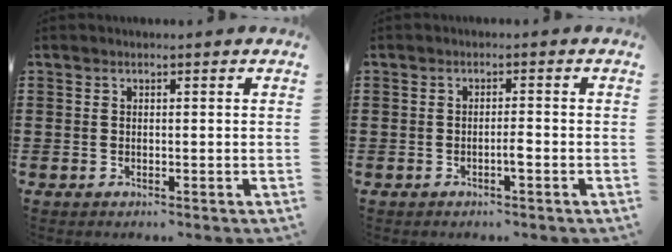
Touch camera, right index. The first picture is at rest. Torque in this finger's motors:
{"motor_torque": [1.13, 0.13, 0.38, 0.08]}